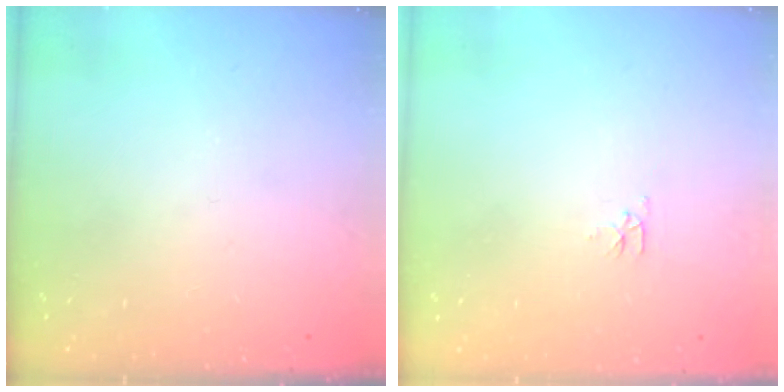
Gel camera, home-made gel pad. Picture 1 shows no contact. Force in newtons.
{"total": 2.8, "press": 2.7, "slide": 0.4}